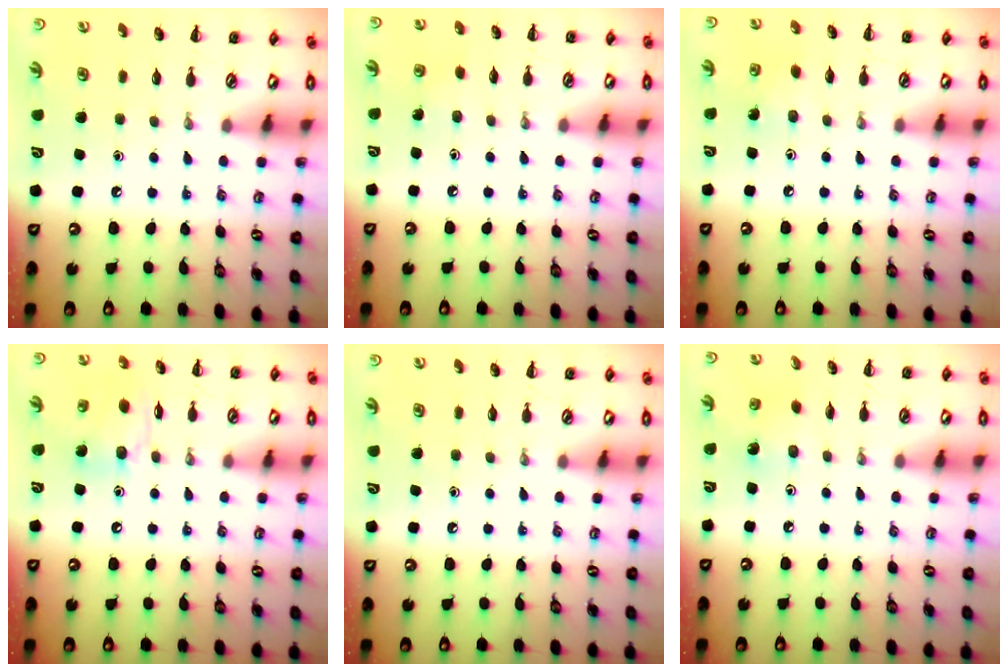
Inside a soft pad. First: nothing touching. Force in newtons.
{"total": 1.4, "press": 1.3, "slide": 0.5}
{"total": 2.7, "press": 2.6, "slide": 0.8}
{"total": 11.5, "press": 11.2, "slide": 2.4}
{"total": 0.0}
{"total": 2.7, "press": 2.6, "slide": 0.7}